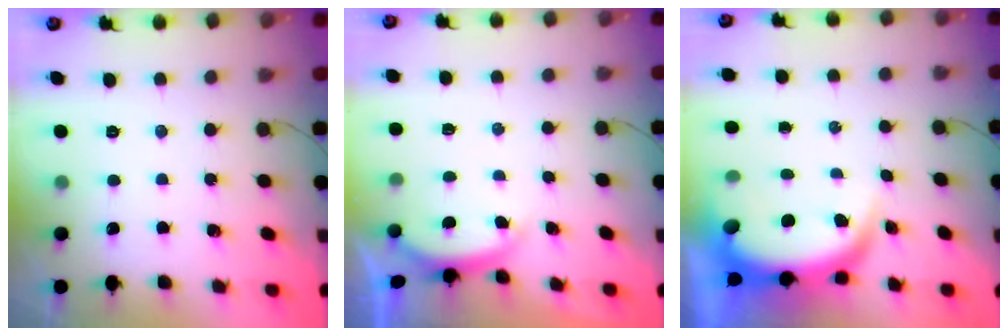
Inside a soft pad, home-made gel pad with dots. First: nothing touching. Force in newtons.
{"total": 1.7, "press": 1.7, "slide": 0.4}
{"total": 6.3, "press": 6.3, "slide": 0.6}